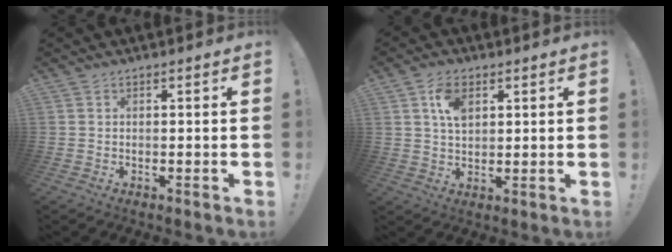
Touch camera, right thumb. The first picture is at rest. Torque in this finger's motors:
{"motor_torque": [0.23, -0.21, 0.21, 0.20, 0.10]}